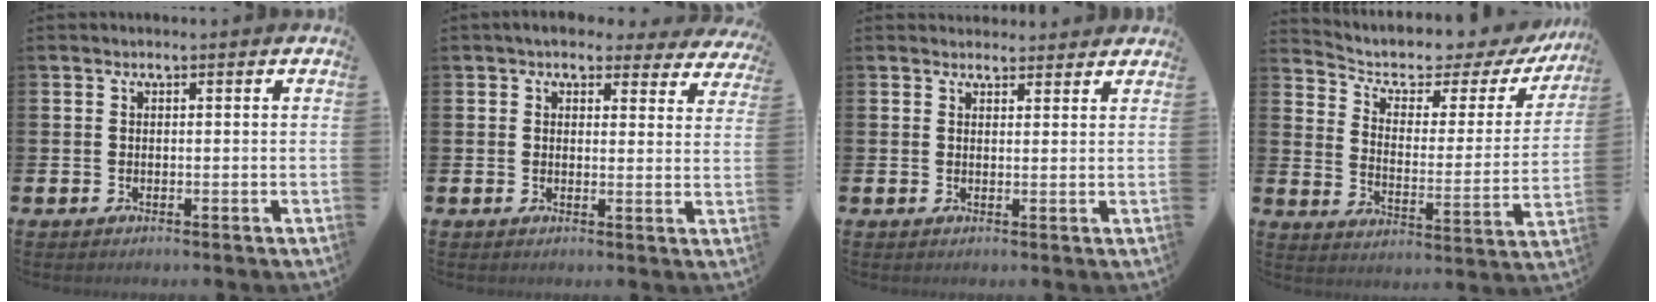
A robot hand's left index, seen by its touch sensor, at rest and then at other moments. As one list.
[{"total": 4.2, "force": [3.7, 1.7, 1.1], "torque": [-0.021, -0.016, 0.064]}, {"total": 2.1, "force": [2.0, 0.7, -0.1], "torque": [0.018, -0.013, 0.034]}, {"total": 4.9, "force": [4.0, 2.2, 1.7], "torque": [-0.058, -0.036, 0.058]}]